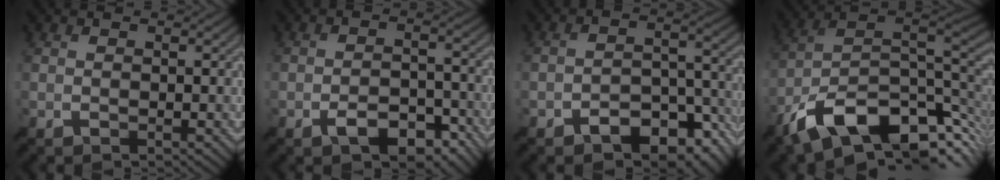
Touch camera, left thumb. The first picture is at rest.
{"total": 6.2, "force": [-3.9, 2.5, 4.2], "torque": [-0.064, 0.006, -0.062]}
{"total": 9.2, "force": [-6.0, 4.4, 5.4], "torque": [-0.071, -0.003, -0.101]}
{"total": 16.5, "force": [-6.9, 8.5, 12.4], "torque": [-0.229, -0.022, -0.112]}